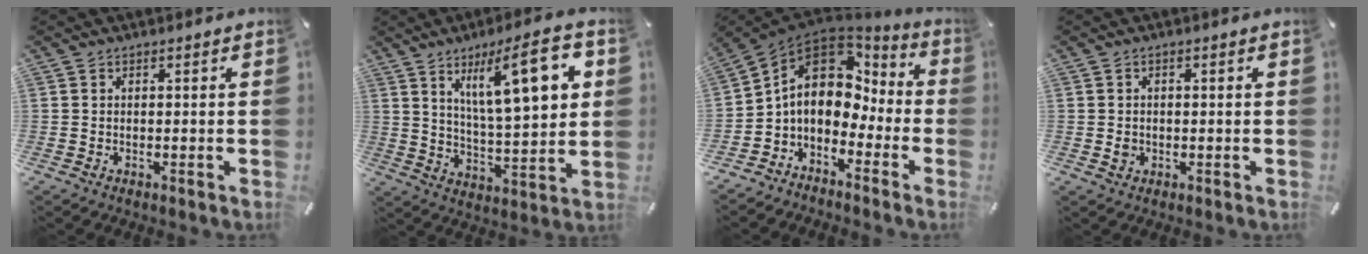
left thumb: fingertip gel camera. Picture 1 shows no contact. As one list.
[{"total": 19.4, "force": [8.4, 6.1, 16.3], "torque": [-0.247, -0.026, 0.125]}, {"total": 11.7, "force": [0.8, 9.2, 7.2], "torque": [-0.130, -0.002, 0.012]}, {"total": 1.7, "force": [-0.2, 1.4, 0.9], "torque": [-0.018, 0.006, -0.005]}]